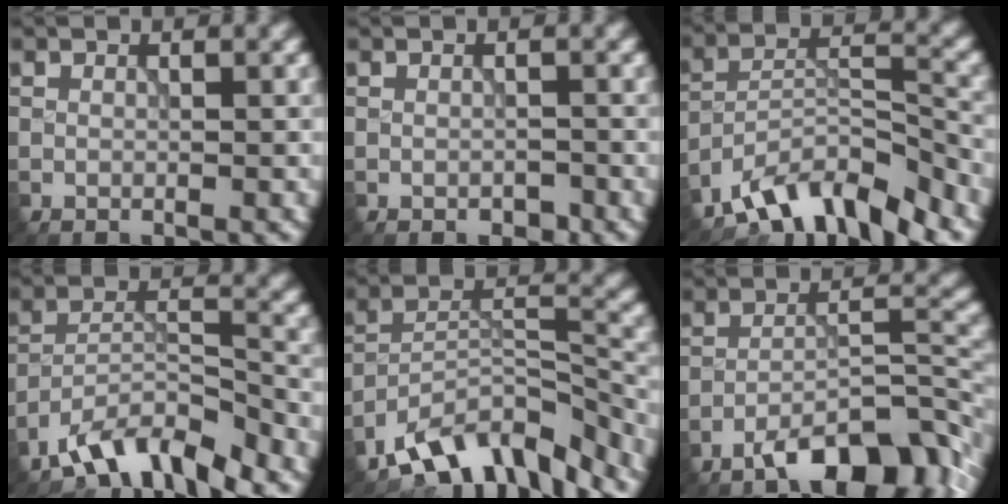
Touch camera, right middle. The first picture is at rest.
{"total": 0.8, "force": [-0.5, 0.5, 0.5], "torque": [-0.006, -0.003, -0.007]}
{"total": 8.9, "force": [-7.0, 2.4, 4.9], "torque": [-0.074, 0.002, -0.135]}
{"total": 6.9, "force": [-5.6, 1.7, 3.6], "torque": [-0.055, 0.000, -0.105]}
{"total": 10.0, "force": [-7.9, 3.3, 5.2], "torque": [-0.081, 0.003, -0.148]}
{"total": 8.7, "force": [-6.3, 2.3, 5.6], "torque": [-0.083, 0.010, -0.105]}